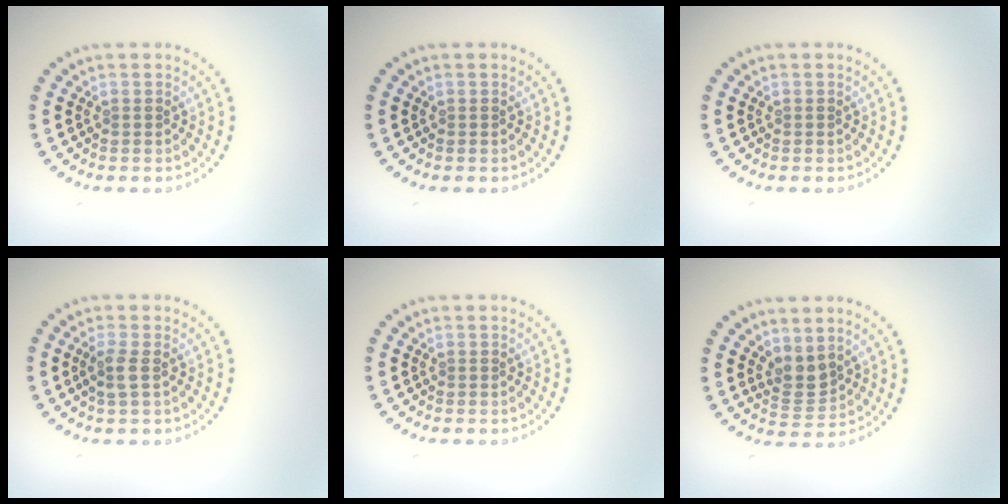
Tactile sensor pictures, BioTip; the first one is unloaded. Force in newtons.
{"total": 0.0}
{"total": 0.0}
{"total": 1.6, "press": 1.5, "slide": 0.6}
{"total": 0.0}
{"total": 2.3, "press": 1.9, "slide": 1.3}